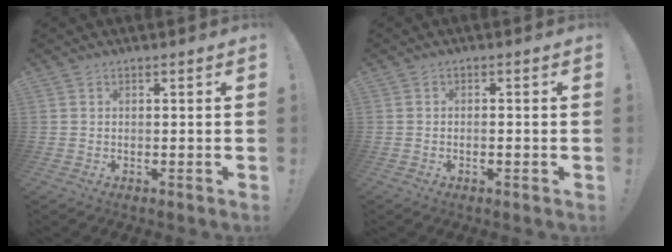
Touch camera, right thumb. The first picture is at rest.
{"total": 1.2, "force": [-0.7, 0.3, 1.0], "torque": [-0.017, 0.000, -0.012]}